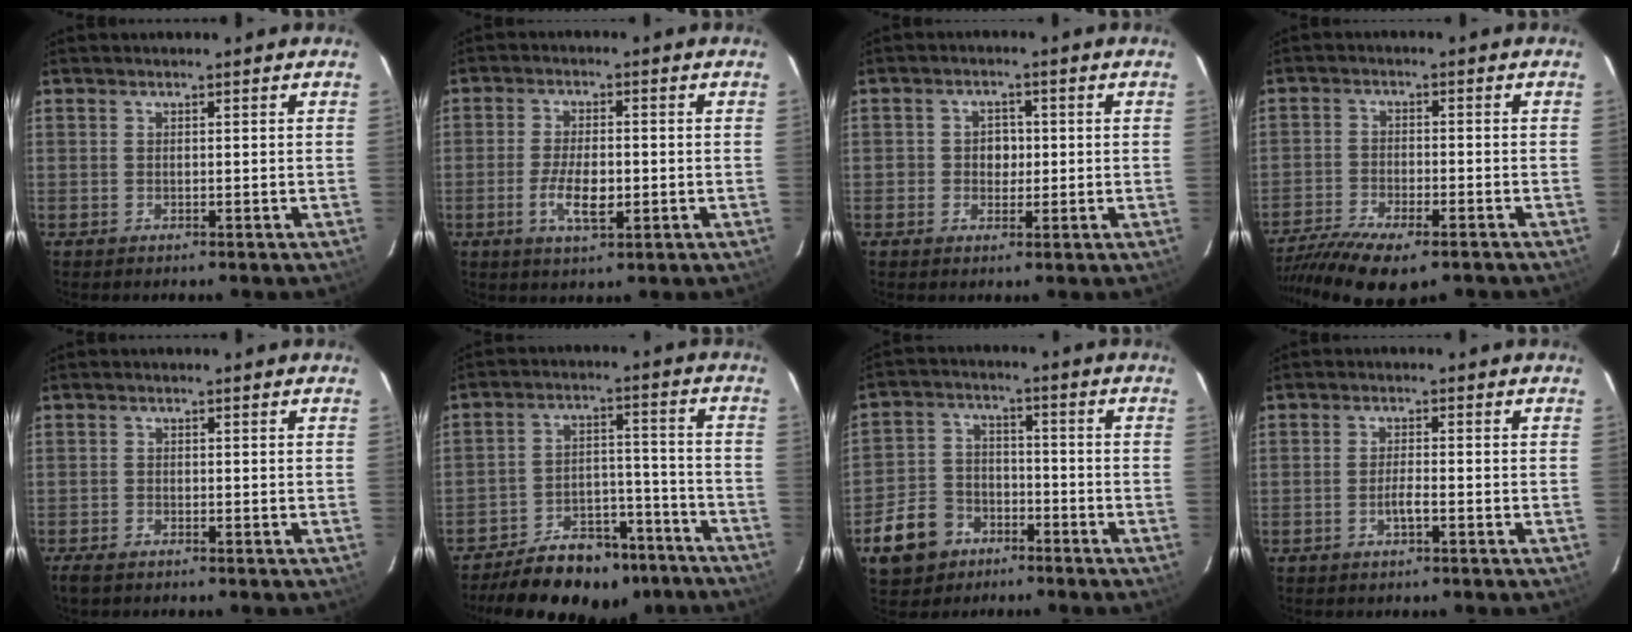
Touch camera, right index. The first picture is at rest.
{"total": 6.2, "force": [-1.8, 2.3, 5.5], "torque": [-0.111, -0.008, -0.031]}
{"total": 3.3, "force": [-0.3, 3.0, 1.3], "torque": [-0.021, 0.010, -0.006]}
{"total": 15.0, "force": [-11.4, 4.3, 8.8], "torque": [-0.193, -0.049, -0.194]}
{"total": 2.7, "force": [-2.1, 0.9, 1.3], "torque": [-0.035, -0.008, -0.043]}
{"total": 19.2, "force": [-15.7, 8.5, 7.1], "torque": [-0.139, 0.035, -0.205]}
{"total": 11.0, "force": [-6.2, 8.2, 3.8], "torque": [-0.117, 0.019, -0.093]}
{"total": 2.3, "force": [-1.2, 0.4, 1.9], "torque": [-0.038, -0.001, -0.023]}